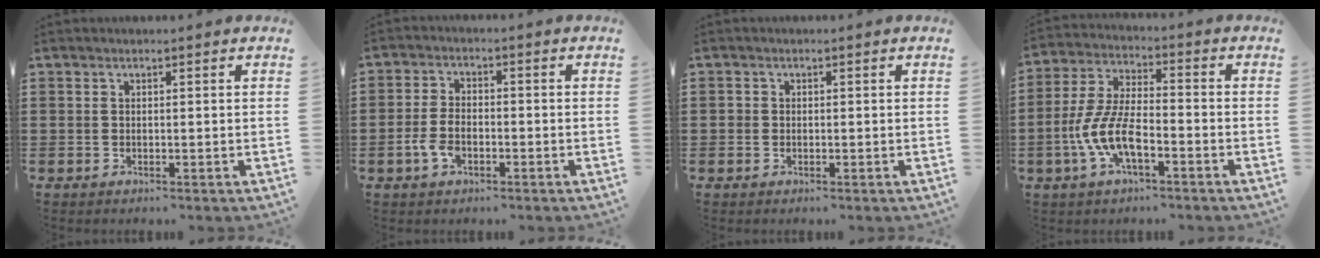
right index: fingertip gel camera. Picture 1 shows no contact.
{"total": 4.3, "force": [-1.8, 2.1, 3.2], "torque": [-0.077, -0.004, -0.036]}
{"total": 0.8, "force": [-0.1, 0.8, 0.2], "torque": [-0.005, 0.005, -0.003]}
{"total": 8.7, "force": [-3.6, 2.9, 7.3], "torque": [-0.171, -0.010, -0.071]}